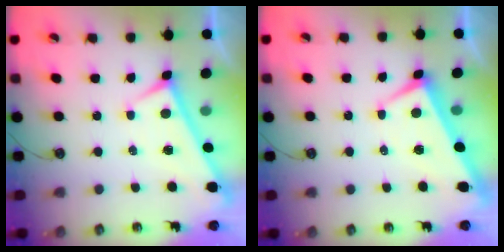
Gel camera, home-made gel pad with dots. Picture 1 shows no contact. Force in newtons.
{"total": 0.9, "press": 0.6, "slide": 0.8}